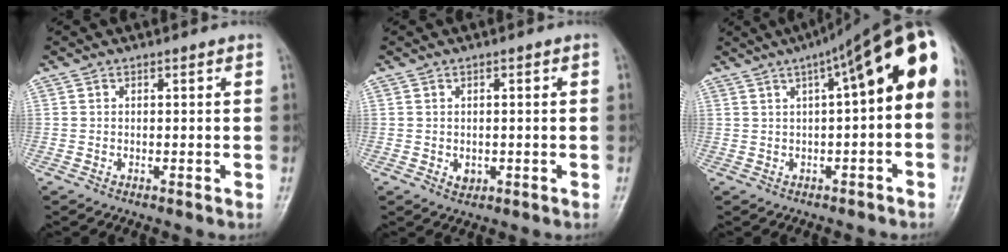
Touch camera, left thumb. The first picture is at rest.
{"total": 1.5, "force": [-0.2, 1.1, 1.0], "torque": [-0.007, -0.001, 0.000]}
{"total": 16.1, "force": [3.6, 4.7, 15.0], "torque": [-0.192, 0.045, 0.038]}